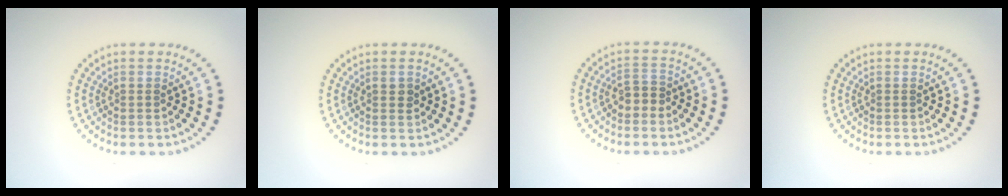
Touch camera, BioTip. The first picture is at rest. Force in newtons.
{"total": 0.8, "press": 0.8, "slide": 0.3}
{"total": 1.6, "press": 1.5, "slide": 0.6}
{"total": 0.0}